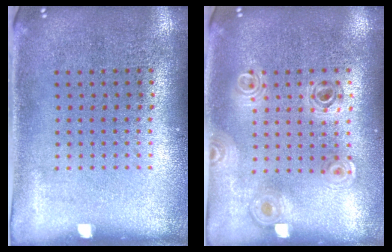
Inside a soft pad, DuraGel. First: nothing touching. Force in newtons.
{"total": 0.8, "press": 0.8, "slide": 0.1}